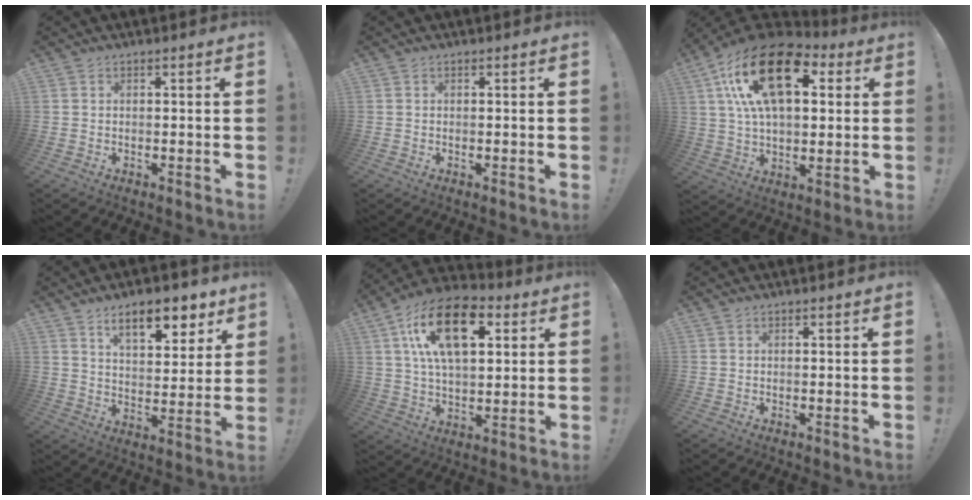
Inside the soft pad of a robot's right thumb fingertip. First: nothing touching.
{"total": 0.0}
{"total": 24.4, "force": [8.2, 12.4, 19.3], "torque": [-0.346, -0.027, 0.138]}
{"total": 12.2, "force": [7.8, 4.9, 8.1], "torque": [-0.117, -0.038, 0.131]}
{"total": 19.8, "force": [7.6, 10.6, 14.9], "torque": [-0.254, -0.016, 0.129]}
{"total": 0.0}